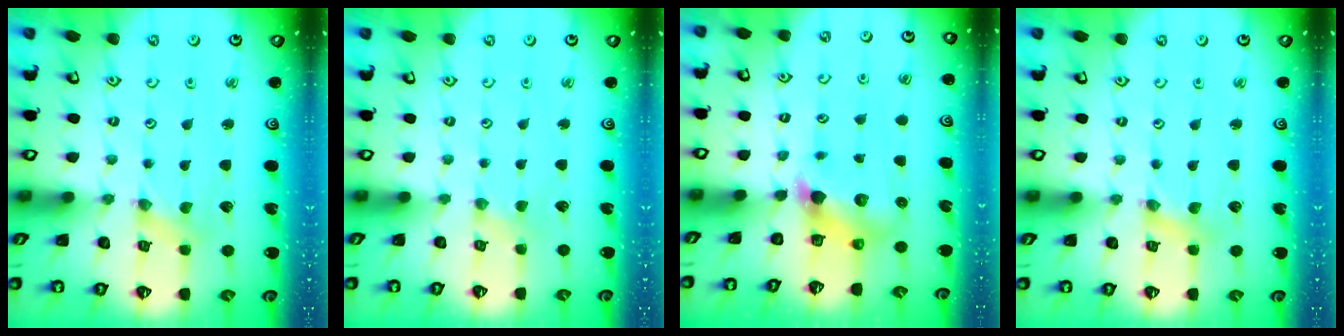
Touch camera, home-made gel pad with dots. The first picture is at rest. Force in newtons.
{"total": 1.0, "press": 1.0, "slide": 0.2}
{"total": 5.8, "press": 5.8, "slide": 0.2}
{"total": 1.9, "press": 1.9, "slide": 0.3}